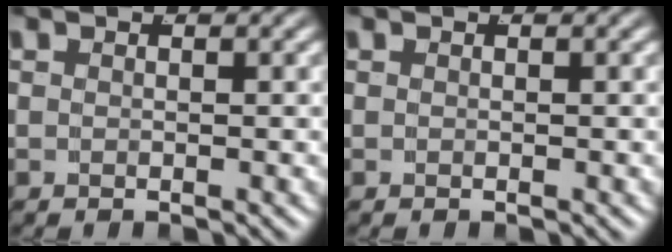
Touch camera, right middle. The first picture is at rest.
{"total": 0.0}